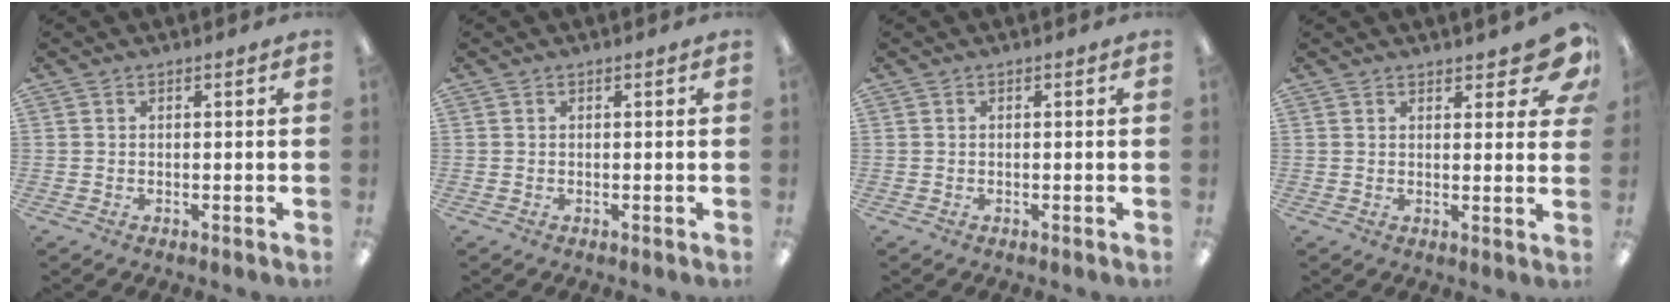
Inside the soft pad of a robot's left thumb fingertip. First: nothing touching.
{"total": 0.0}
{"total": 0.0}
{"total": 7.4, "force": [5.5, 2.6, 4.3], "torque": [-0.047, -0.032, 0.091]}